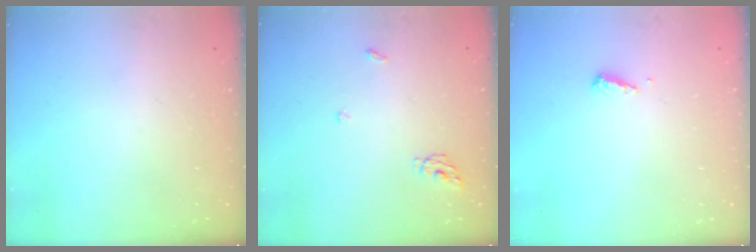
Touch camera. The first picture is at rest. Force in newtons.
{"total": 5.2, "press": 5.1, "slide": 0.3}
{"total": 3.6, "press": 3.6, "slide": 0.4}